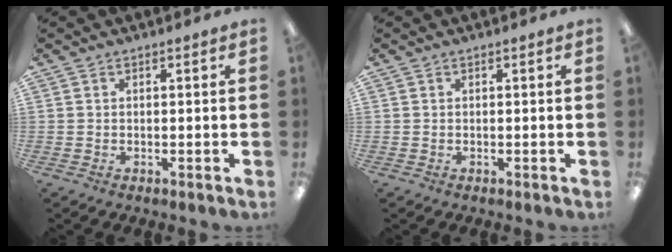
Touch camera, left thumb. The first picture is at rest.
{"total": 0.0}